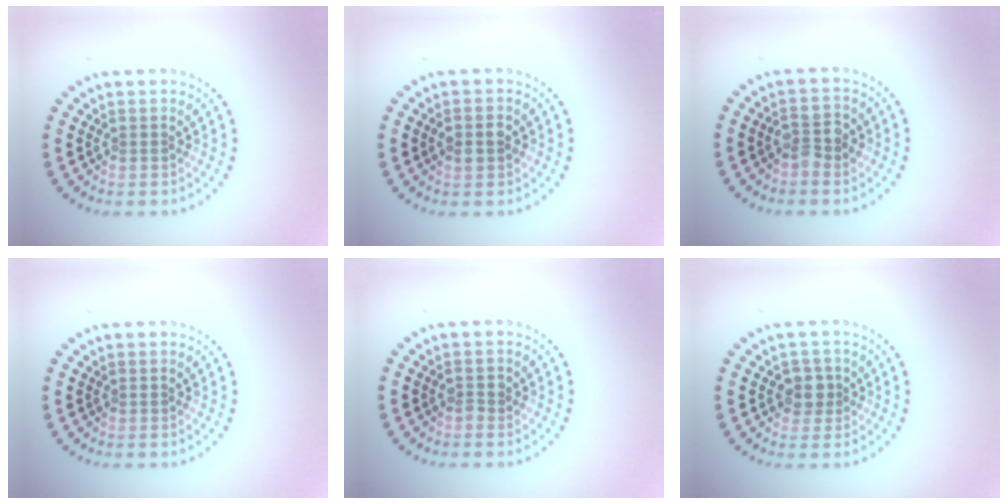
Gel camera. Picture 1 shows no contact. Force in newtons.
{"total": 2.3, "press": 2.3, "slide": 0.1}
{"total": 2.2, "press": 2.1, "slide": 0.4}
{"total": 0.0}
{"total": 0.7, "press": 0.6, "slide": 0.1}
{"total": 2.0, "press": 1.8, "slide": 0.9}